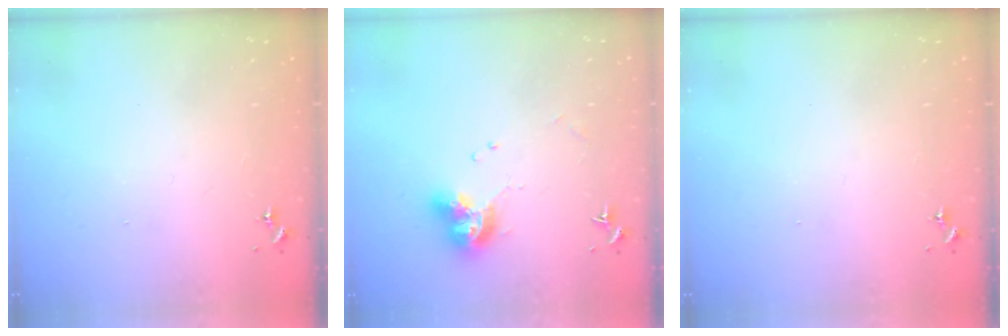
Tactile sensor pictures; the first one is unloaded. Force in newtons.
{"total": 10.5, "press": 10.5, "slide": 1.2}
{"total": 0.0}